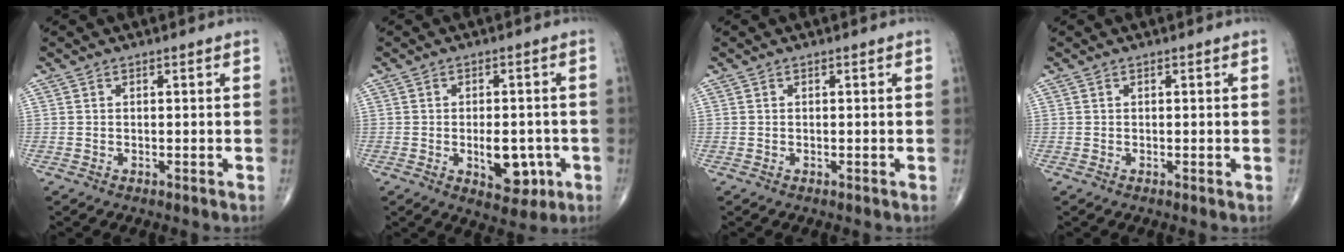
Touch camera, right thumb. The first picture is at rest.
{"total": 8.1, "force": [-2.2, 4.5, 6.3], "torque": [-0.067, 0.005, -0.021]}
{"total": 0.0}
{"total": 0.0}